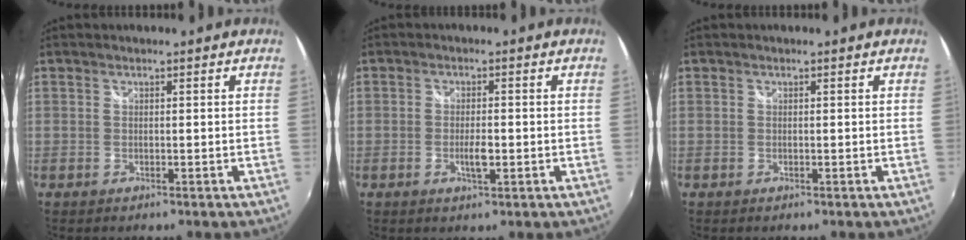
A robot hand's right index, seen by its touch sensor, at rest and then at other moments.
{"total": 3.2, "force": [-1.0, 1.1, 2.9], "torque": [-0.054, -0.003, -0.017]}
{"total": 0.0}